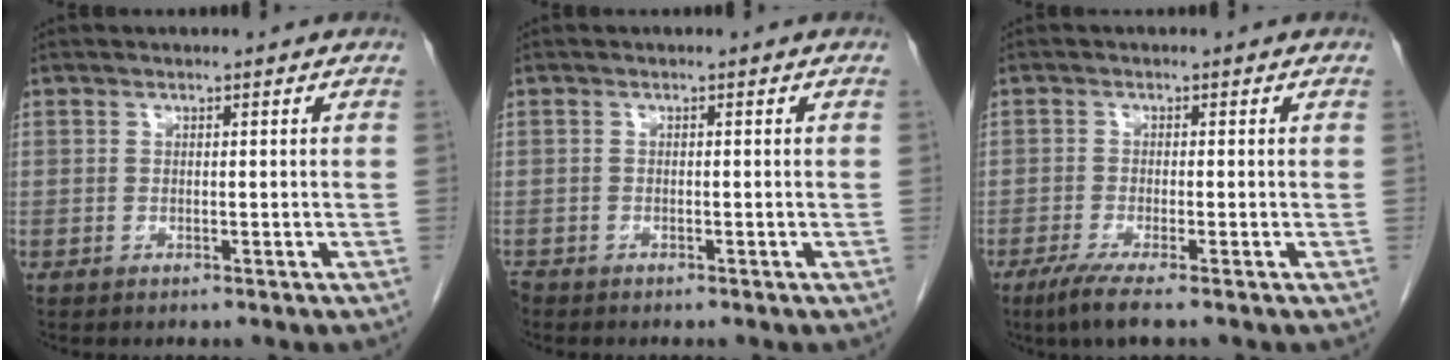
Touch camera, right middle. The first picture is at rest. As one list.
[{"total": 1.2, "force": [-1.0, 0.6, 0.2], "torque": [-0.007, -0.002, -0.019]}, {"total": 4.2, "force": [-2.8, -0.1, 3.1], "torque": [-0.063, -0.015, -0.055]}]